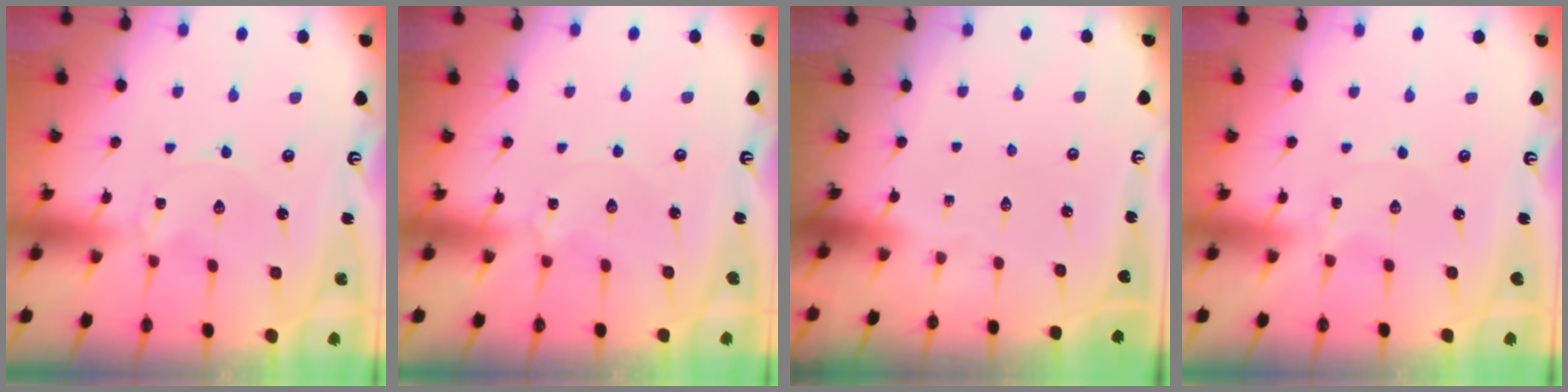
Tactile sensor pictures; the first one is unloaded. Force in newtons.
{"total": 3.6, "press": 3.5, "slide": 0.4}
{"total": 0.0}
{"total": 0.0}